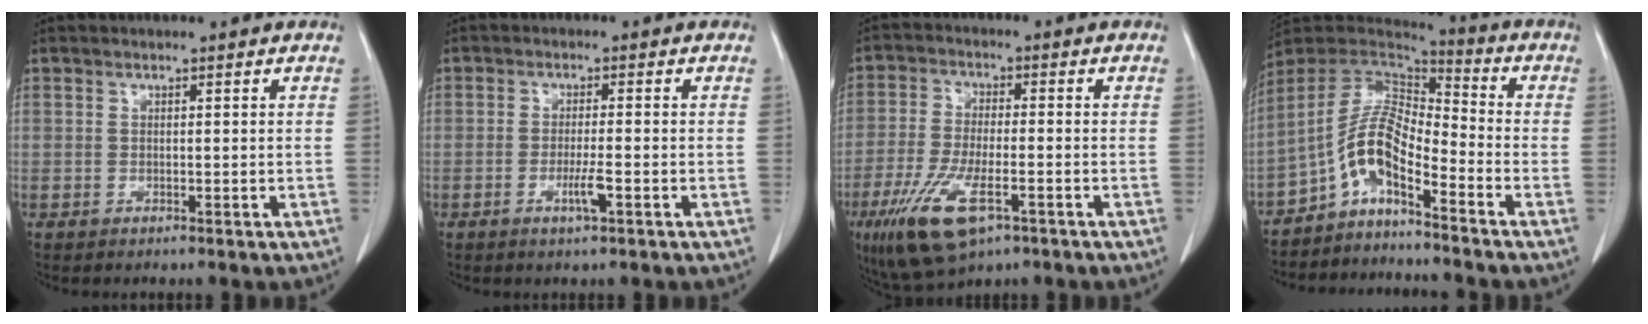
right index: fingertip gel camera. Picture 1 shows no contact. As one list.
[{"total": 3.1, "force": [-1.3, 0.0, 2.8], "torque": [-0.055, -0.004, -0.025]}, {"total": 11.8, "force": [-6.0, 3.6, 9.5], "torque": [-0.194, -0.022, -0.099]}, {"total": 9.1, "force": [-5.3, 2.3, 7.1], "torque": [-0.145, 0.026, -0.102]}]